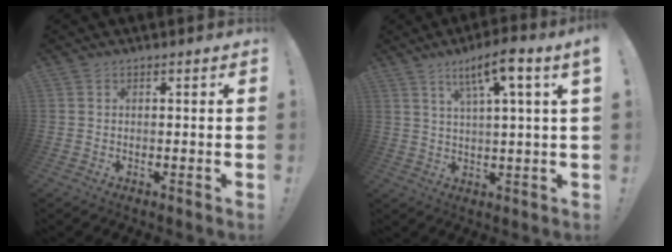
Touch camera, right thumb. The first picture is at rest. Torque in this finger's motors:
{"motor_torque": [0.42, 1.94, 0.63, 0.57, 0.11]}